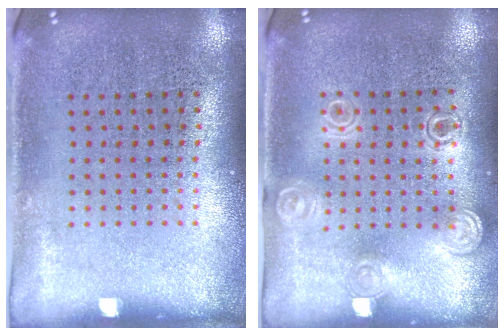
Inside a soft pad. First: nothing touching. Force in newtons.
{"total": 1.3, "press": 1.2, "slide": 0.4}